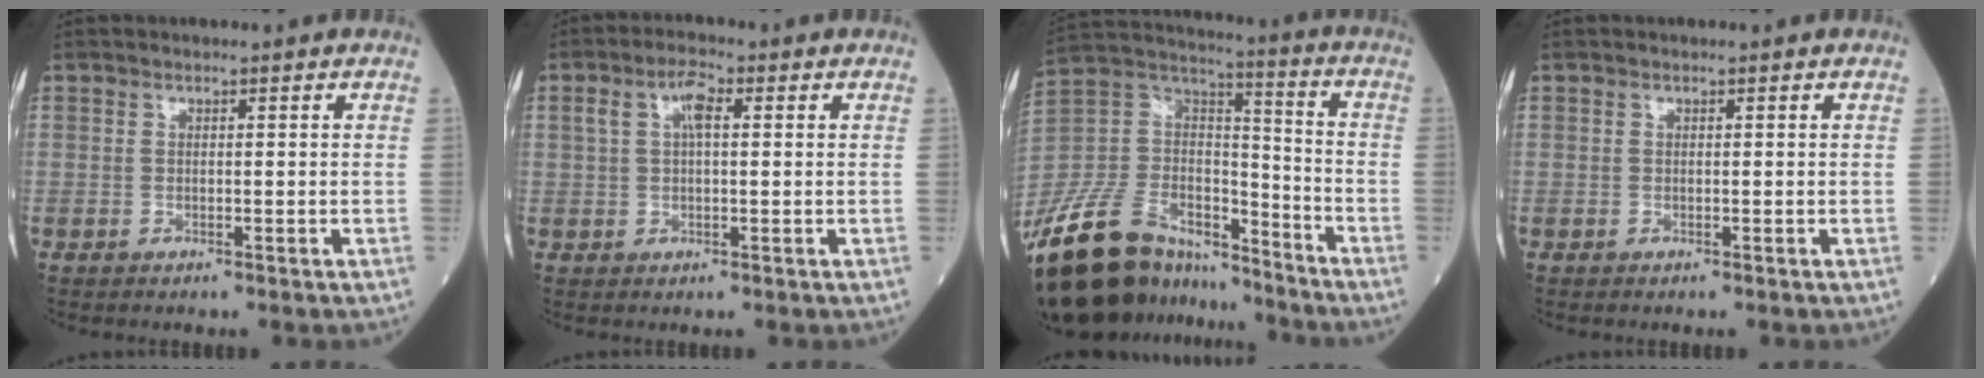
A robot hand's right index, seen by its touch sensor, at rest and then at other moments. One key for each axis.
{"total": 4.1, "fx": 1.1, "fy": 1.4, "fz": 3.7, "tx": -0.076, "ty": 0.019, "tz": 0.022}
{"total": 23.0, "fx": -18.8, "fy": 9.4, "fz": 9.3, "tx": -0.230, "ty": 0.022, "tz": -0.335}
{"total": 0.0}